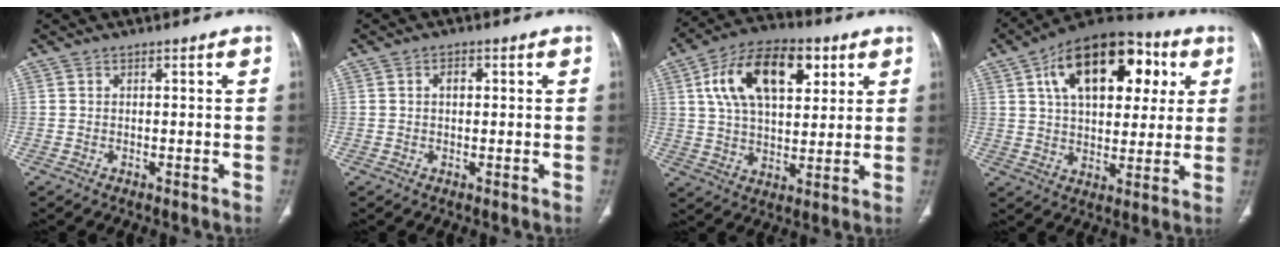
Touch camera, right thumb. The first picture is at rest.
{"total": 1.9, "force": [0.4, 1.3, 1.4], "torque": [-0.021, 0.006, 0.006]}
{"total": 18.5, "force": [6.6, 10.3, 13.9], "torque": [-0.210, -0.001, 0.110]}
{"total": 22.5, "force": [7.6, 12.9, 16.8], "torque": [-0.223, 0.009, 0.113]}